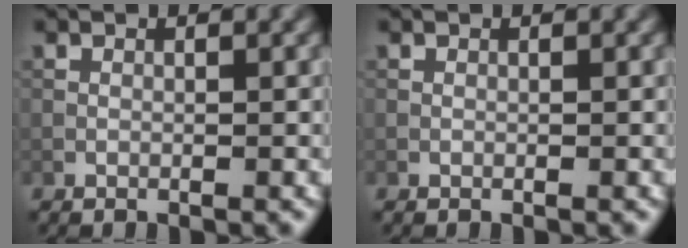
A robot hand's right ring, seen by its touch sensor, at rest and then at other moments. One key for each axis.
{"total": 0.0}